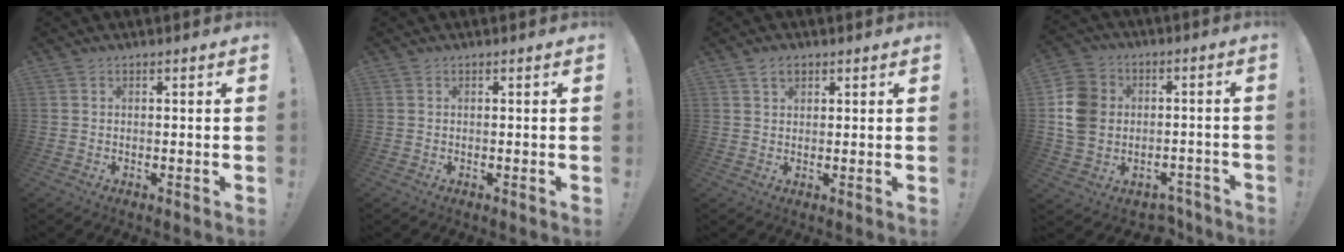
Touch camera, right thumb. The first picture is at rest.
{"total": 0.0}
{"total": 3.1, "force": [1.8, 1.8, 1.6], "torque": [-0.022, -0.002, 0.032]}
{"total": 13.5, "force": [-2.1, 11.6, 6.6], "torque": [-0.124, 0.030, -0.025]}